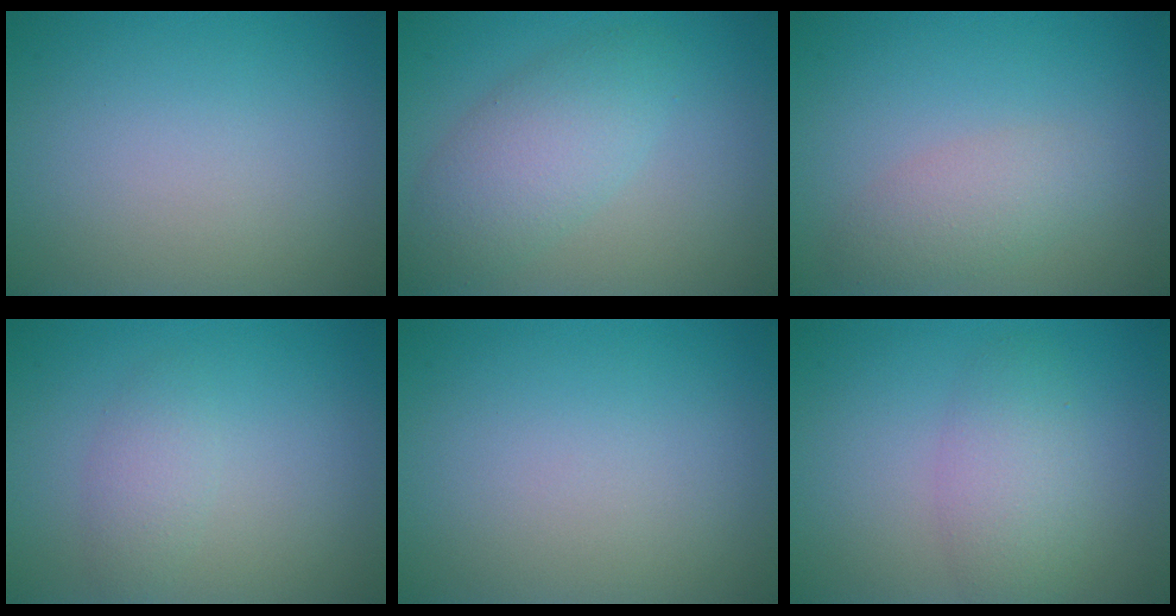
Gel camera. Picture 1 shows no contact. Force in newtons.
{"total": 4.1, "press": 4.1, "slide": 0.2}
{"total": 2.5, "press": 2.5, "slide": 0.1}
{"total": 1.7, "press": 1.7, "slide": 0.0}
{"total": 0.0}
{"total": 3.3, "press": 3.3, "slide": 0.2}